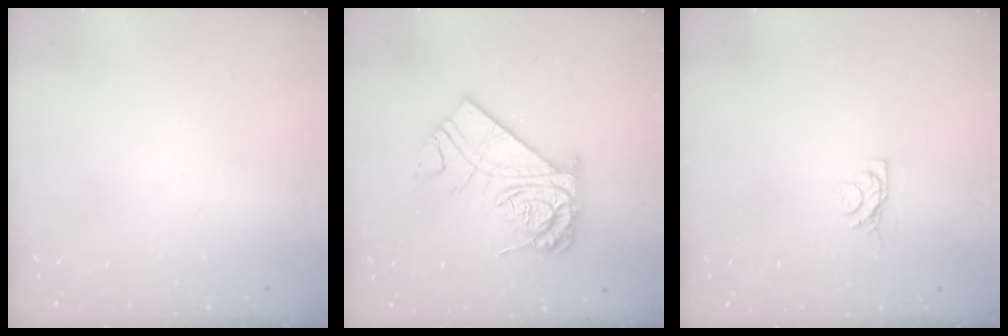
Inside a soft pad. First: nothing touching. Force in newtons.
{"total": 18.2, "press": 18.1, "slide": 1.6}
{"total": 4.6, "press": 4.6, "slide": 0.8}